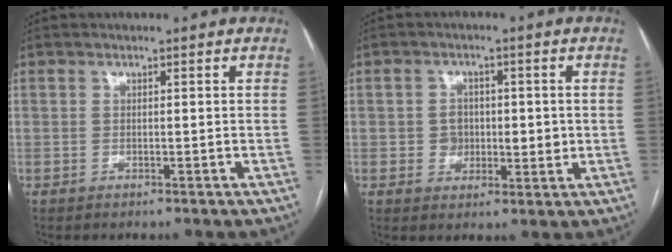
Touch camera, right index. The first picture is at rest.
{"total": 4.5, "force": [0.1, 3.7, 2.6], "torque": [-0.031, 0.009, 0.007]}